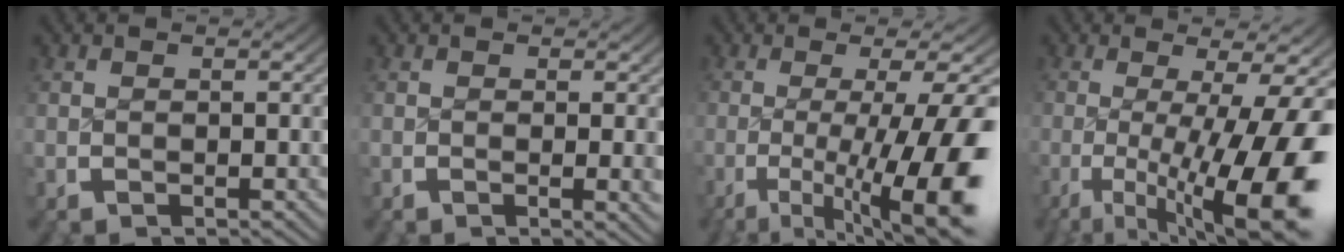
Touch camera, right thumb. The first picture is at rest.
{"total": 1.4, "force": [0.0, 0.2, 1.4], "torque": [-0.017, -0.004, -0.001]}
{"total": 12.1, "force": [-3.2, 5.9, 10.0], "torque": [-0.190, -0.049, -0.021]}
{"total": 14.0, "force": [-3.5, 7.3, 11.5], "torque": [-0.204, -0.050, -0.024]}